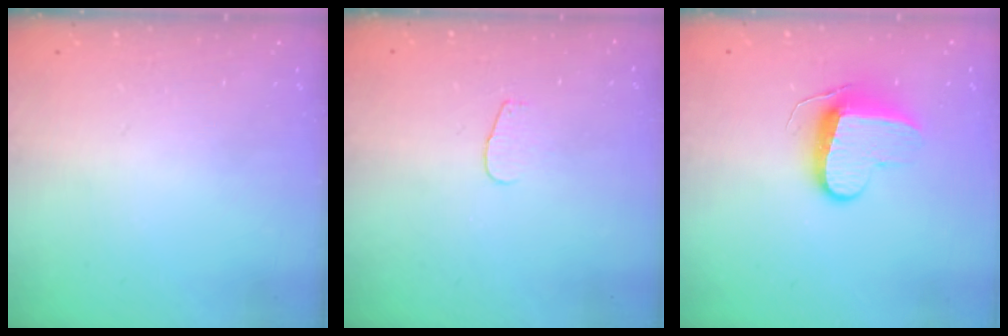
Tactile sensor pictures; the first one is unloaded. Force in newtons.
{"total": 2.8, "press": 2.8, "slide": 0.2}
{"total": 9.4, "press": 9.4, "slide": 0.5}